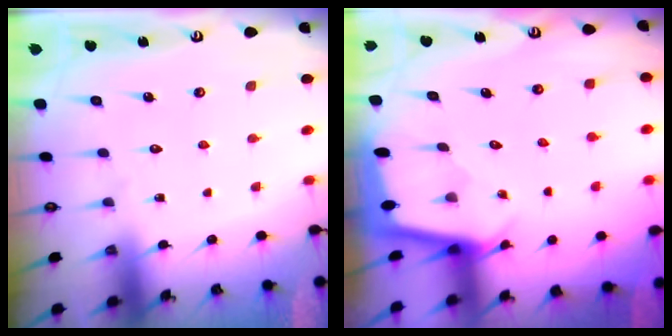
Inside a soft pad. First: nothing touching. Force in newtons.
{"total": 2.0, "press": 2.0, "slide": 0.2}